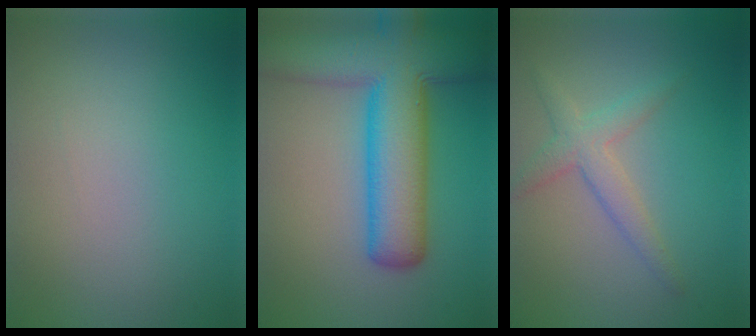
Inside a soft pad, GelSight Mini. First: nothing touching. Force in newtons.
{"total": 11.0, "press": 11.0, "slide": 0.5}
{"total": 2.2, "press": 2.2, "slide": 0.2}